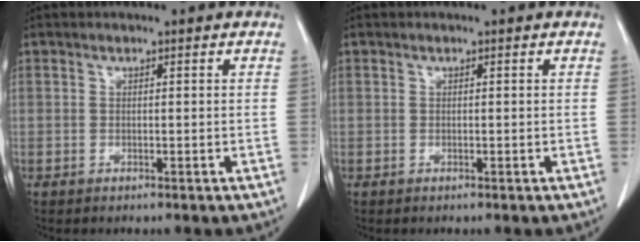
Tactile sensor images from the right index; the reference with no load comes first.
{"total": 0.0}